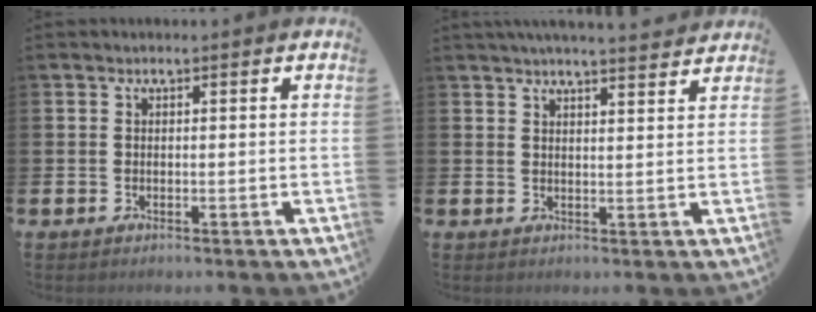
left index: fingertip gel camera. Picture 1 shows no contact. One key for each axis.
{"total": 3.9, "fx": 3.8, "fy": -0.4, "fz": 0.8, "tx": -0.009, "ty": -0.022, "tz": 0.066}